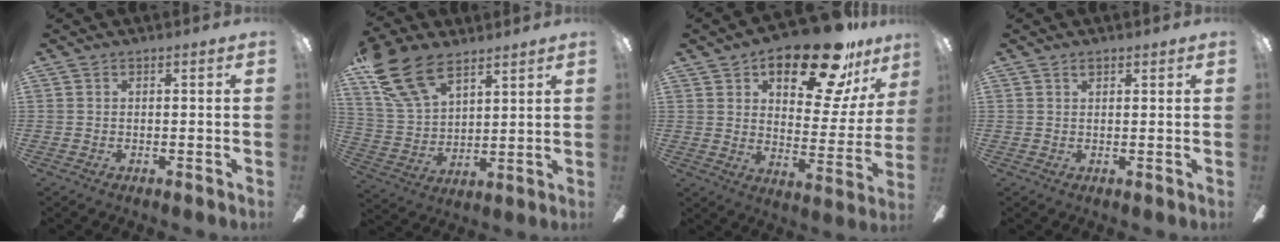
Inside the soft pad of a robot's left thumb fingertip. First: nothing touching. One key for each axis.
{"total": 17.7, "fx": 11.6, "fy": 9.4, "fz": 9.6, "tx": -0.202, "ty": -0.040, "tz": 0.220}
{"total": 21.1, "fx": 15.0, "fy": 8.4, "fz": 12.3, "tx": -0.176, "ty": -0.092, "tz": 0.246}
{"total": 1.2, "fx": 0.9, "fy": 0.6, "fz": 0.5, "tx": -0.010, "ty": 0.002, "tz": 0.017}